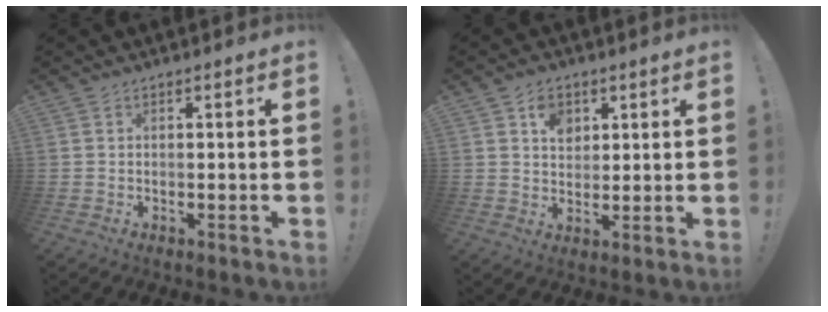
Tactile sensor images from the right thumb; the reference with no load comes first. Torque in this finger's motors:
{"motor_torque": [0.33, -0.14, 0.05, -0.03, 0.02]}